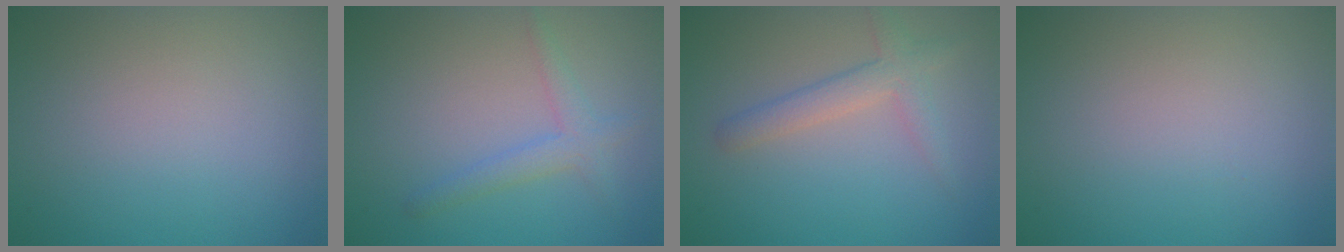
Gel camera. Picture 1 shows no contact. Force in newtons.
{"total": 2.2, "press": 2.2, "slide": 0.1}
{"total": 2.7, "press": 2.7, "slide": 0.1}
{"total": 0.0}